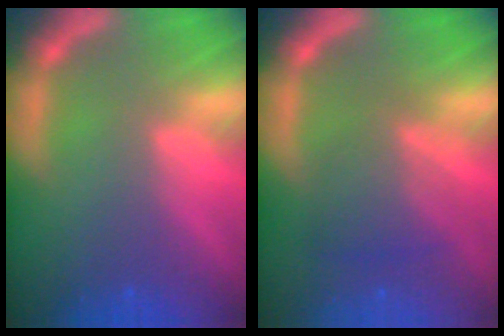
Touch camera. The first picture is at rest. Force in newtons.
{"total": 4.6}